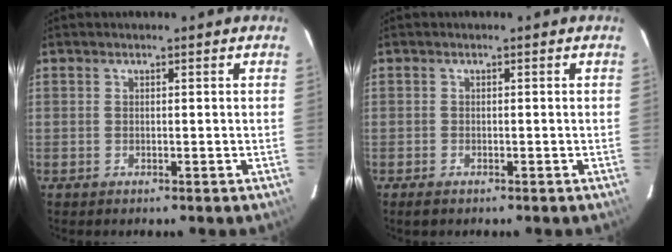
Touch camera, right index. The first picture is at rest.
{"total": 1.4, "force": [-1.1, 0.6, 0.7], "torque": [-0.014, -0.004, -0.020]}